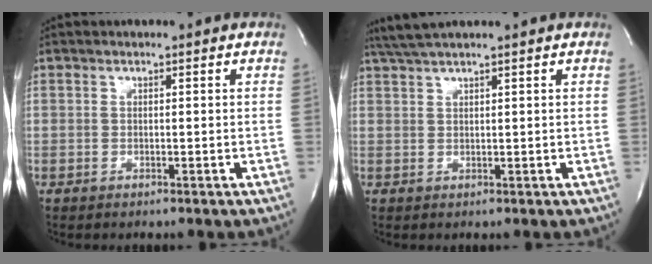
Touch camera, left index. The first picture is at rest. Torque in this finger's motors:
{"motor_torque": [0.16, -0.09, 0.01, 0.01]}